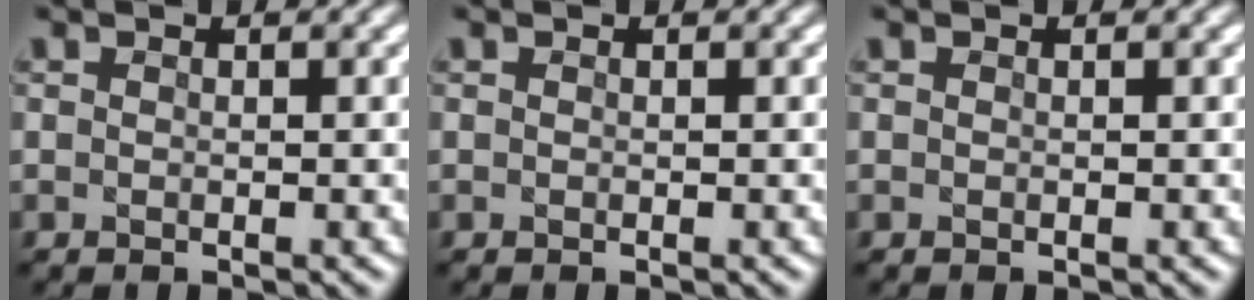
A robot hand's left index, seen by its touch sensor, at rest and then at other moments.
{"total": 0.0}
{"total": 0.0}